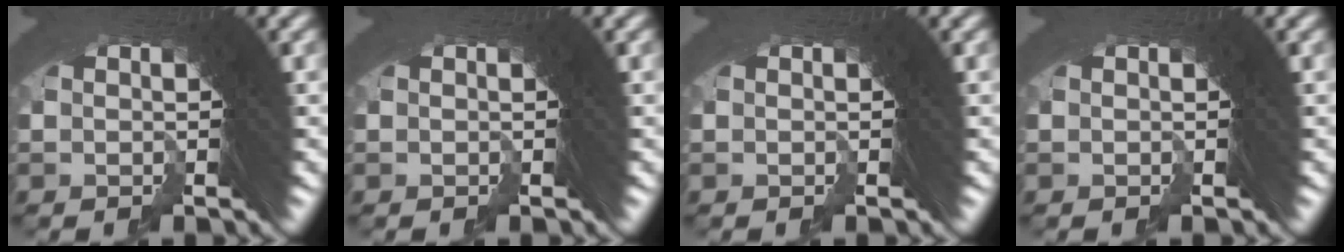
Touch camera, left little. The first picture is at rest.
{"total": 0.0}
{"total": 0.0}
{"total": 0.0}